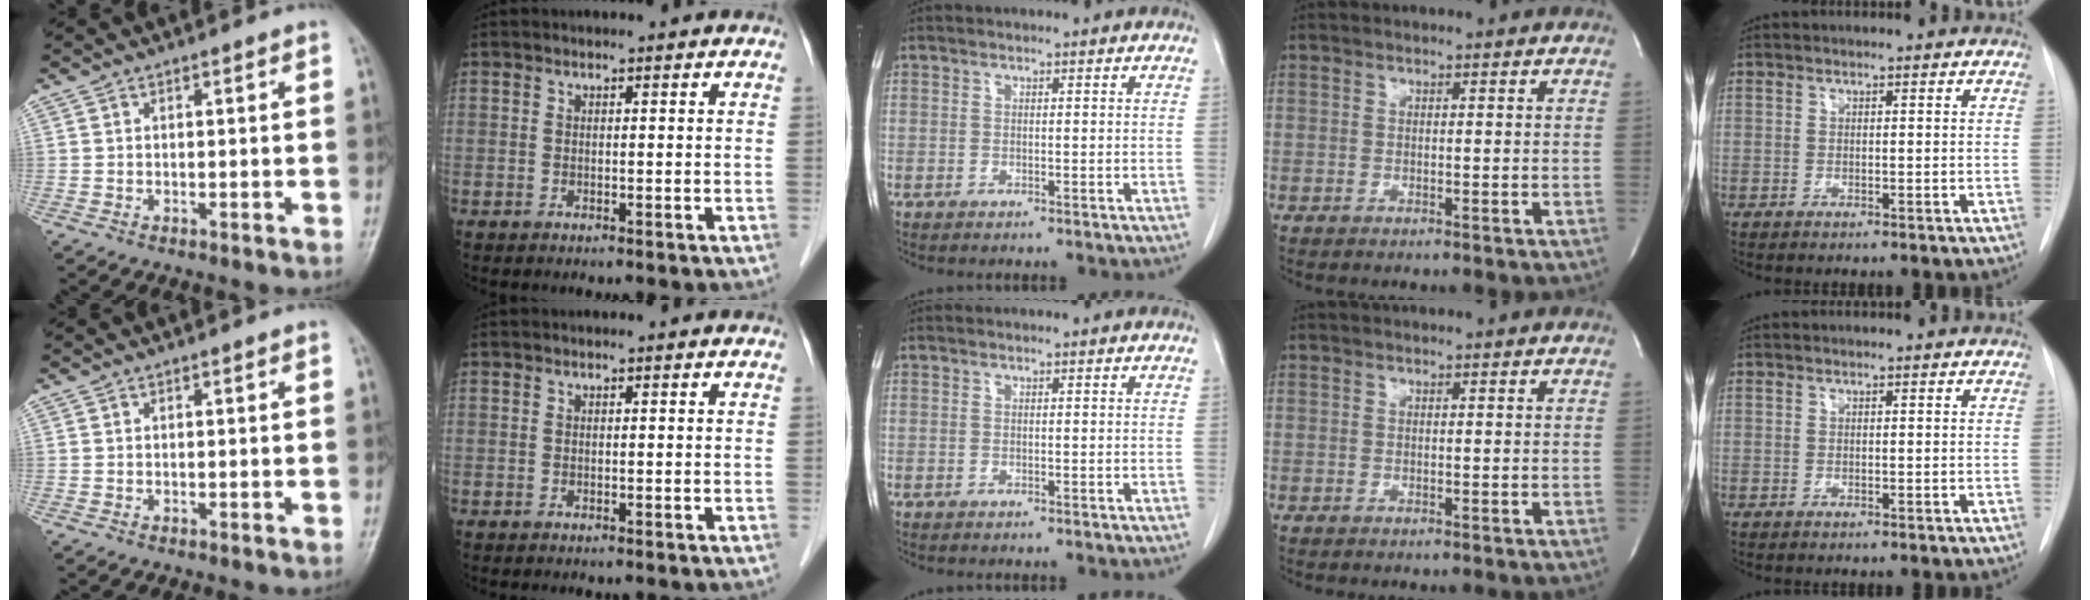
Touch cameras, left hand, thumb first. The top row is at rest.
{}